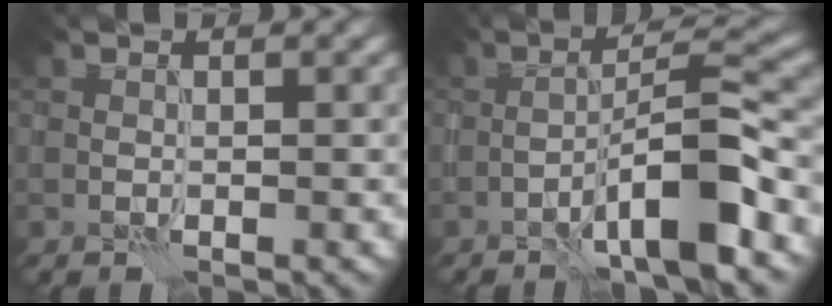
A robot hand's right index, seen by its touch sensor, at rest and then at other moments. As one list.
[{"total": 6.9, "force": [-3.5, 0.9, 5.9], "torque": [-0.090, 0.026, -0.064]}]